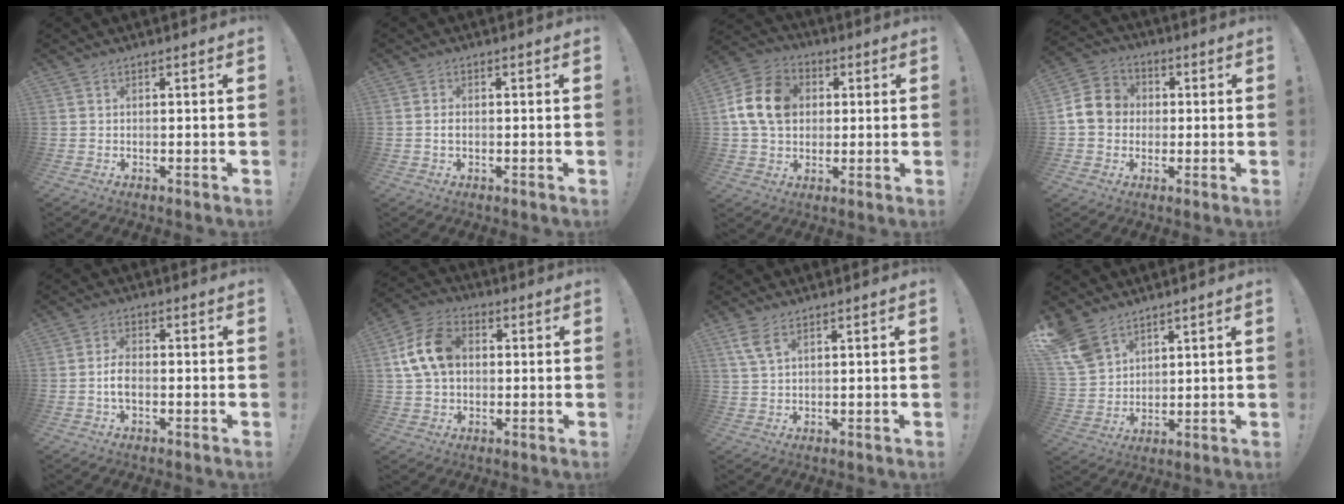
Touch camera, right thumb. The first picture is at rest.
{"total": 1.4, "force": [-0.3, 0.9, 1.1], "torque": [-0.025, 0.006, -0.005]}
{"total": 15.4, "force": [2.6, 12.0, 9.2], "torque": [-0.160, 0.004, 0.054]}
{"total": 10.9, "force": [0.3, 9.9, 4.6], "torque": [-0.076, 0.014, 0.011]}
{"total": 4.5, "force": [-1.0, 2.5, 3.7], "torque": [-0.071, 0.003, -0.021]}
{"total": 14.2, "force": [2.5, 10.2, 9.5], "torque": [-0.165, 0.007, 0.050]}
{"total": 4.9, "force": [2.6, 1.8, 3.7], "torque": [-0.080, -0.002, 0.052]}
{"total": 10.2, "force": [7.6, 5.8, 3.6], "torque": [-0.080, -0.042, 0.154]}